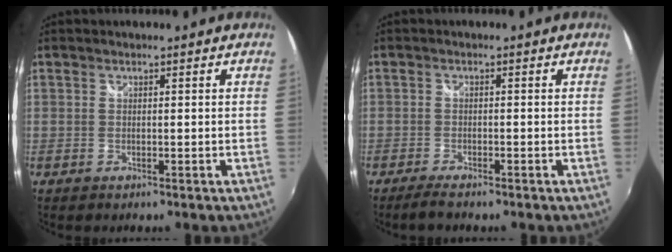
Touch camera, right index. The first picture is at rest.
{"total": 3.3, "force": [-2.8, 0.6, 1.8], "torque": [-0.046, -0.010, -0.052]}